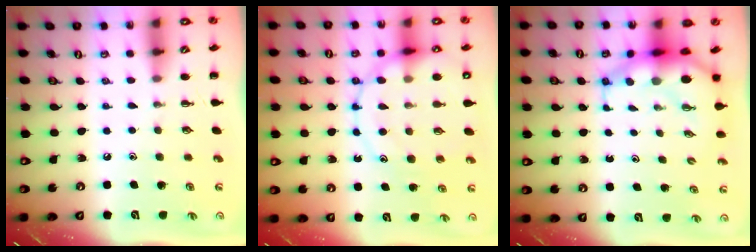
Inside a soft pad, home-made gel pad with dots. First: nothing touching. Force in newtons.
{"total": 16.5, "press": 16.3, "slide": 2.6}
{"total": 7.5, "press": 7.2, "slide": 1.9}